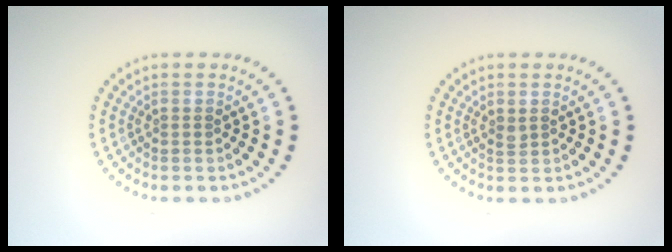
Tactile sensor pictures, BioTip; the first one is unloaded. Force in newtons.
{"total": 0.6, "press": 0.6, "slide": 0.3}